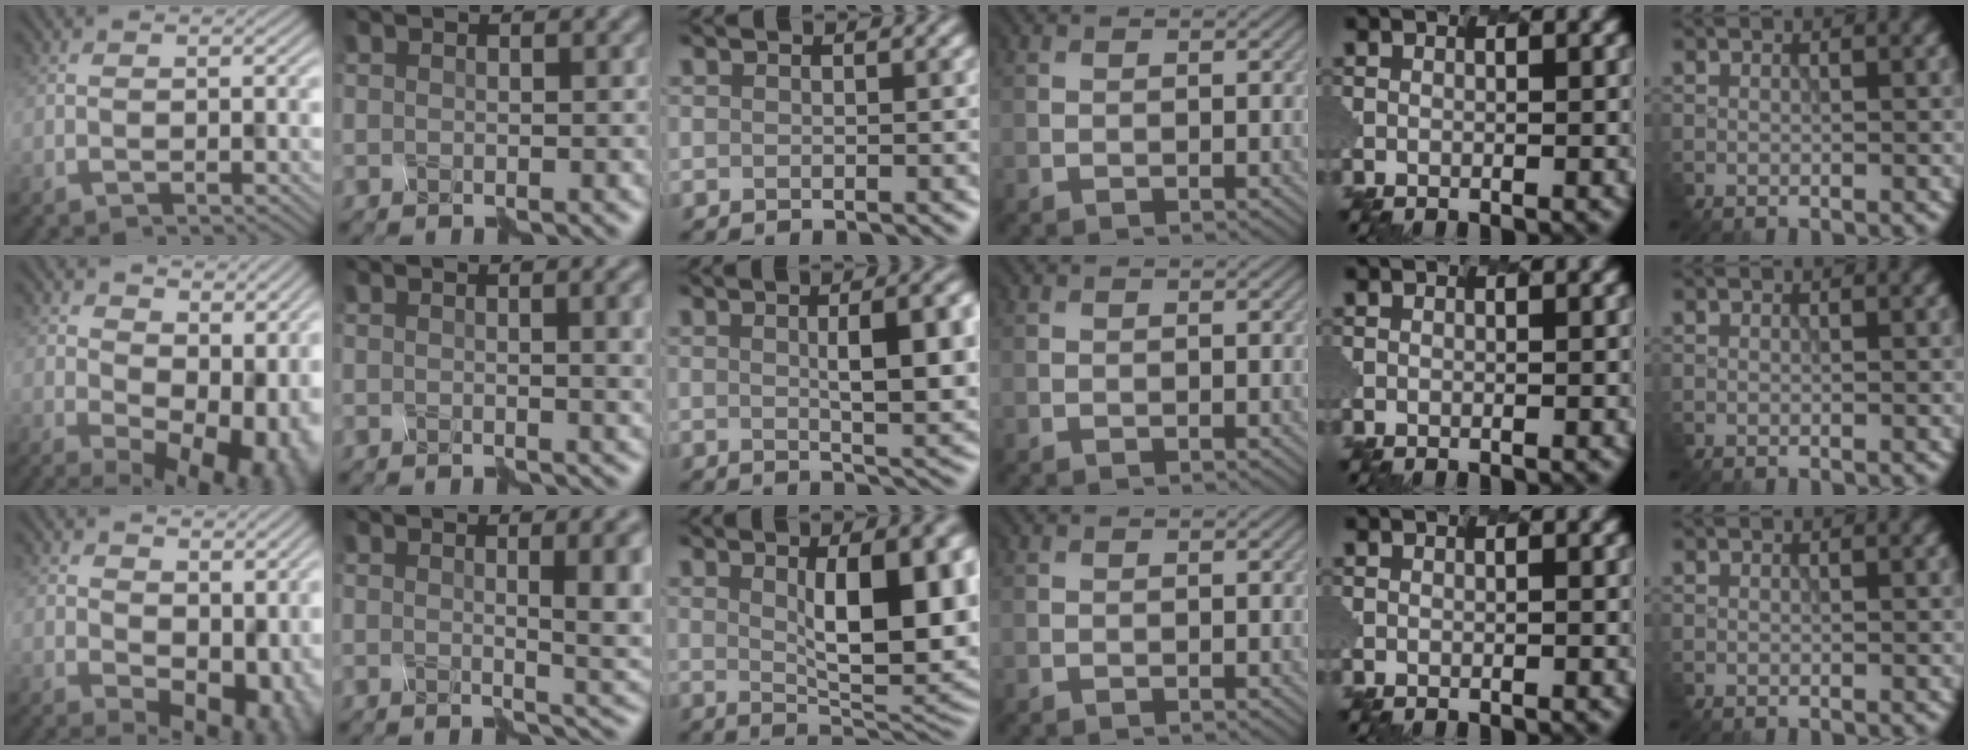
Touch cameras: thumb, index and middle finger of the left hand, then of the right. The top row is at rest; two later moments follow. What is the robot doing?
{"motion": "disassemble", "object": "spray bottle"}